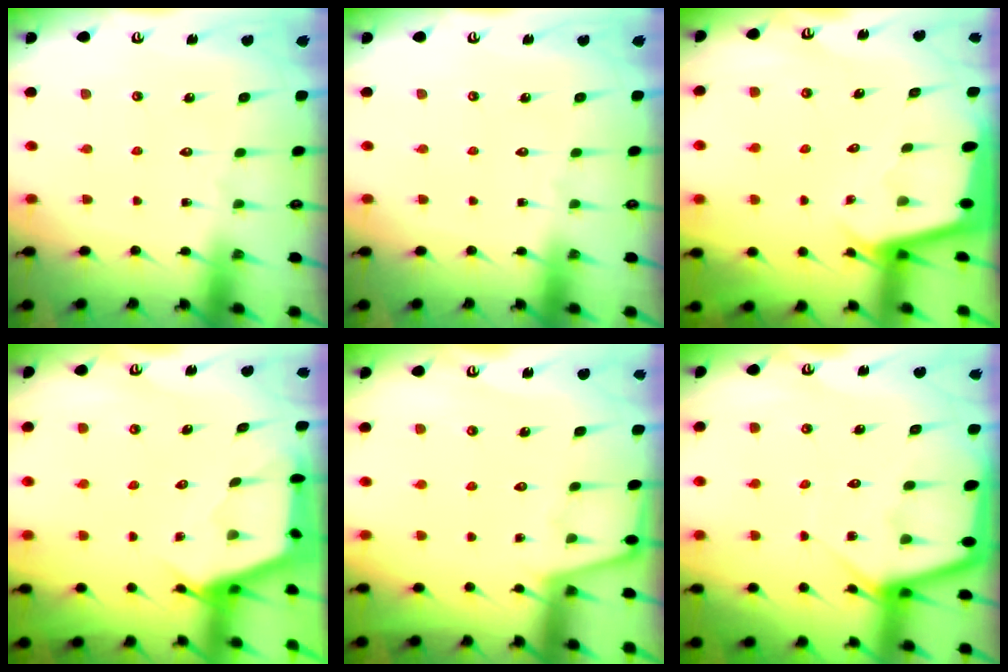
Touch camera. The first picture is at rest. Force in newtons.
{"total": 0.0}
{"total": 2.0, "press": 2.0, "slide": 0.1}
{"total": 2.5, "press": 2.5, "slide": 0.3}
{"total": 2.1, "press": 2.0, "slide": 0.3}
{"total": 5.6, "press": 5.6, "slide": 0.5}